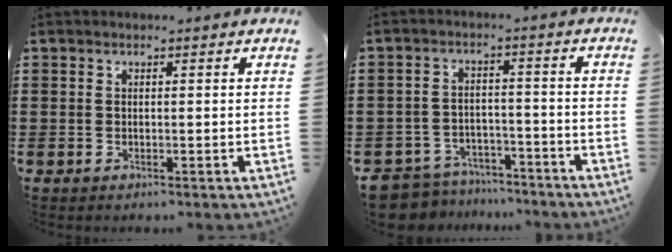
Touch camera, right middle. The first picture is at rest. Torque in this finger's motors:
{"motor_torque": [0.16, 0.18, 0.05, 0.08]}